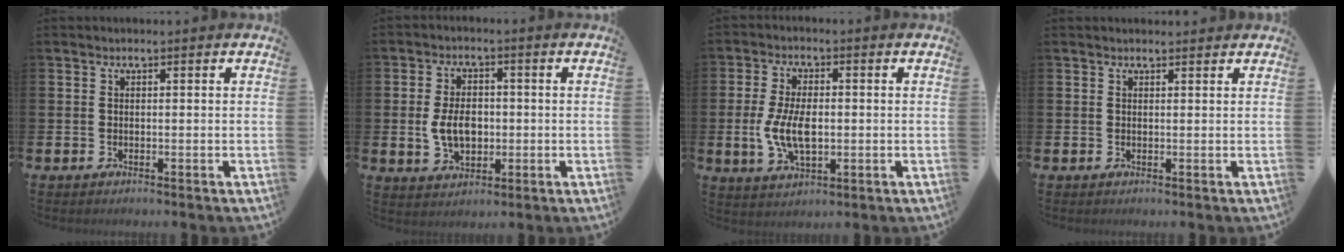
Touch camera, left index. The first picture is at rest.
{"total": 5.7, "force": [-0.4, 3.9, 4.2], "torque": [-0.078, 0.005, -0.012]}
{"total": 6.9, "force": [-0.4, 3.6, 5.8], "torque": [-0.123, 0.001, -0.011]}
{"total": 0.9, "force": [0.8, 0.2, 0.1], "torque": [0.006, -0.001, 0.013]}